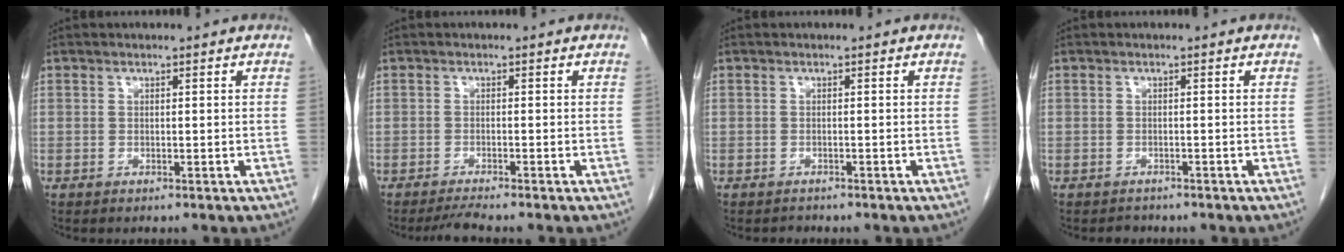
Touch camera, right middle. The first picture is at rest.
{"total": 2.2, "force": [-1.9, -0.6, 0.8], "torque": [-0.023, -0.009, -0.037]}
{"total": 0.6, "force": [-0.6, 0.2, -0.1], "torque": [-0.004, -0.001, -0.011]}
{"total": 1.1, "force": [-1.0, 0.5, -0.1], "torque": [-0.002, 0.000, -0.015]}